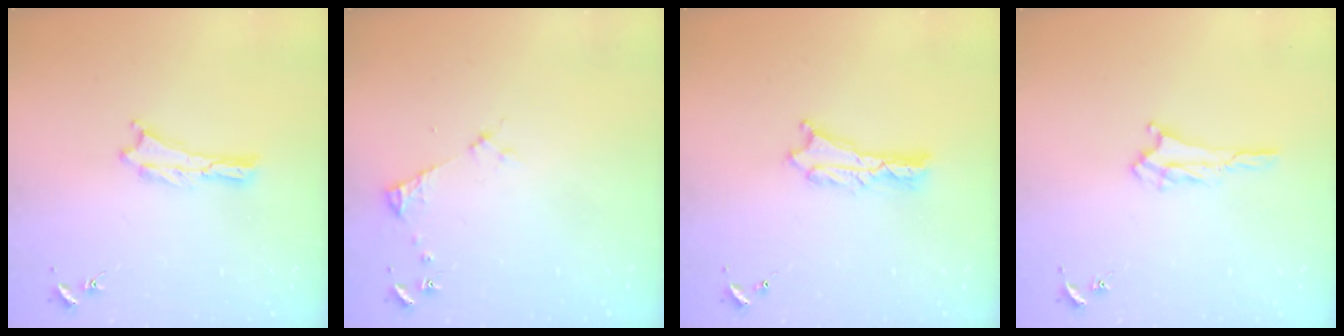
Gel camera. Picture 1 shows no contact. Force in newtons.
{"total": 3.2, "press": 3.2, "slide": 0.4}
{"total": 1.8, "press": 1.7, "slide": 0.2}
{"total": 1.7, "press": 1.7, "slide": 0.2}